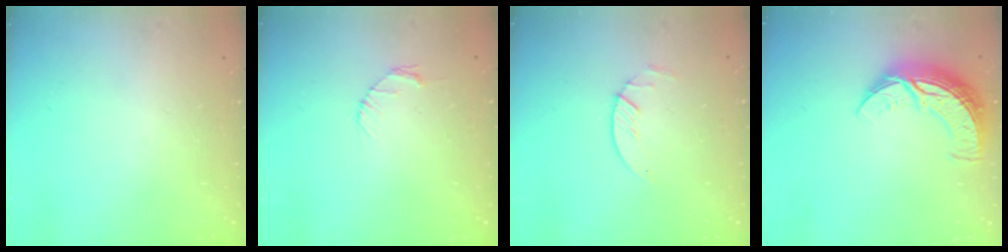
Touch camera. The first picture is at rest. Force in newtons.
{"total": 2.7, "press": 2.7, "slide": 0.4}
{"total": 1.7, "press": 1.6, "slide": 0.2}
{"total": 12.7, "press": 12.6, "slide": 0.6}